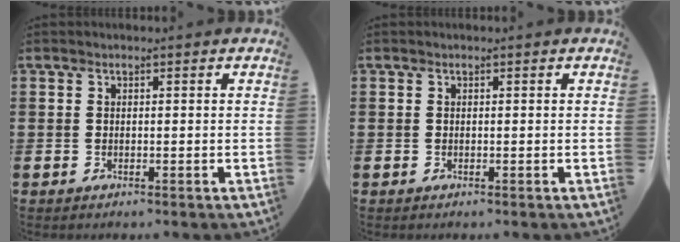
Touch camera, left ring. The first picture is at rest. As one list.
[{"total": 0.0}]